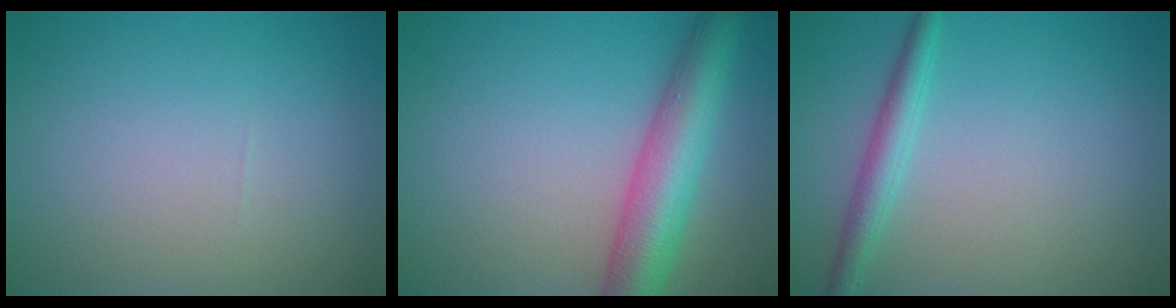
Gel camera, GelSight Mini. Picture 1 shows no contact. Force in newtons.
{"total": 6.7, "press": 6.7, "slide": 0.1}
{"total": 2.4, "press": 2.4, "slide": 0.1}